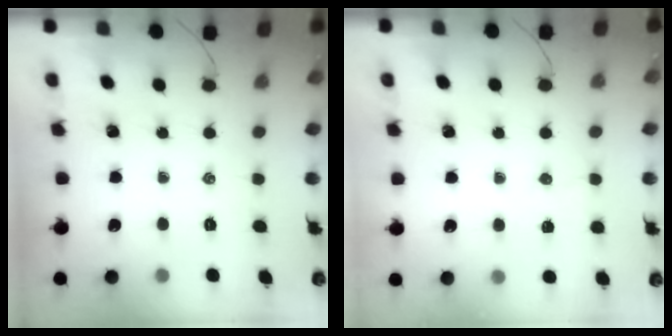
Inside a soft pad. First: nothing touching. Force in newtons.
{"total": 4.2, "press": 4.1, "slide": 0.9}